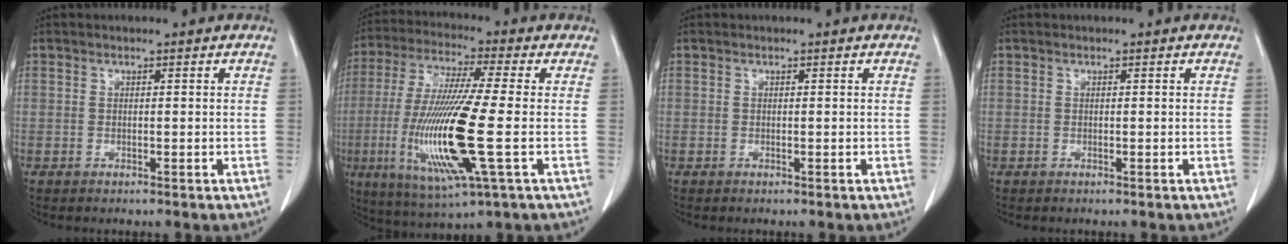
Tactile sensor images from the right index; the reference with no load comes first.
{"total": 17.7, "force": [-3.5, 1.0, 17.3], "torque": [-0.361, -0.024, -0.066]}
{"total": 0.0}
{"total": 0.0}